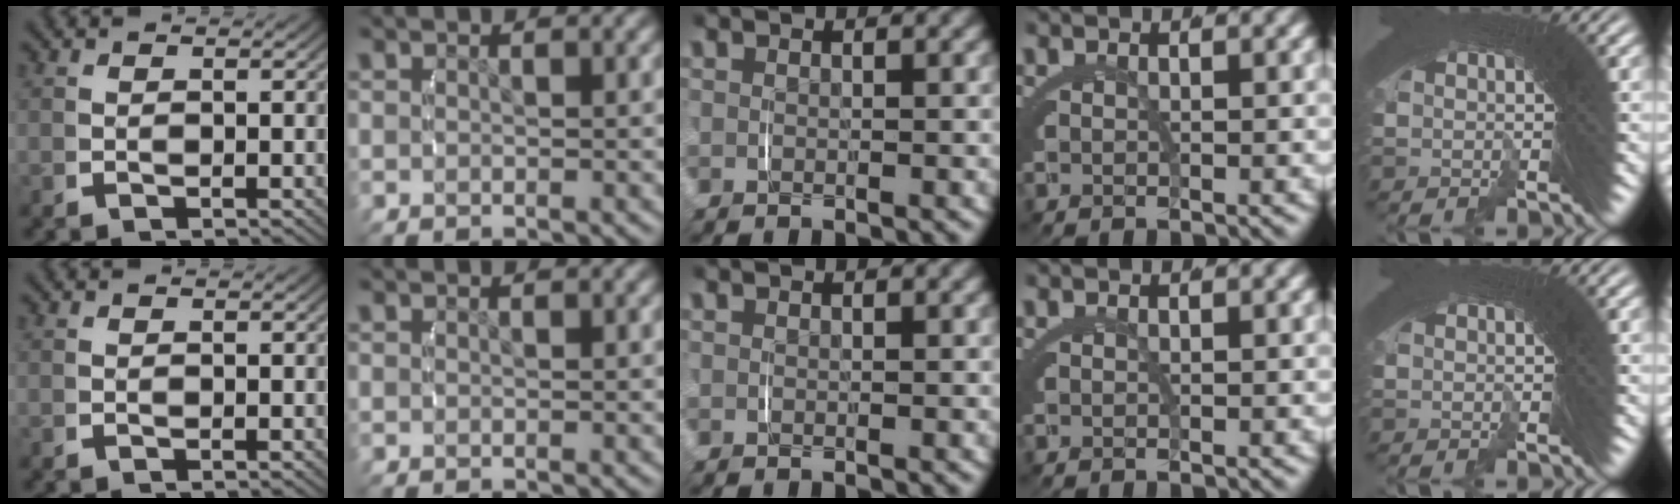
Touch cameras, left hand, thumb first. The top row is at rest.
{}